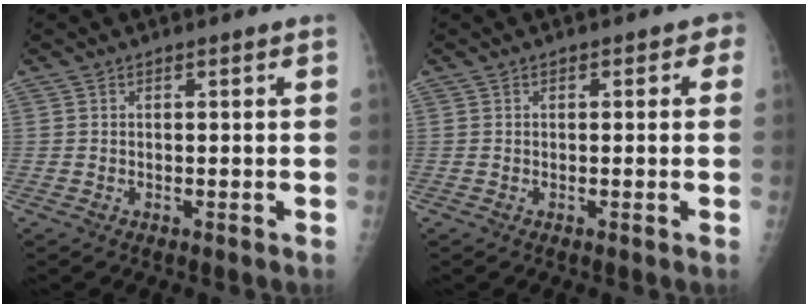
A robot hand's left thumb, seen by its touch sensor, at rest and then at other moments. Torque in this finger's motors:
{"motor_torque": [-0.08, -0.08, -0.25, 0.11, 0.01]}